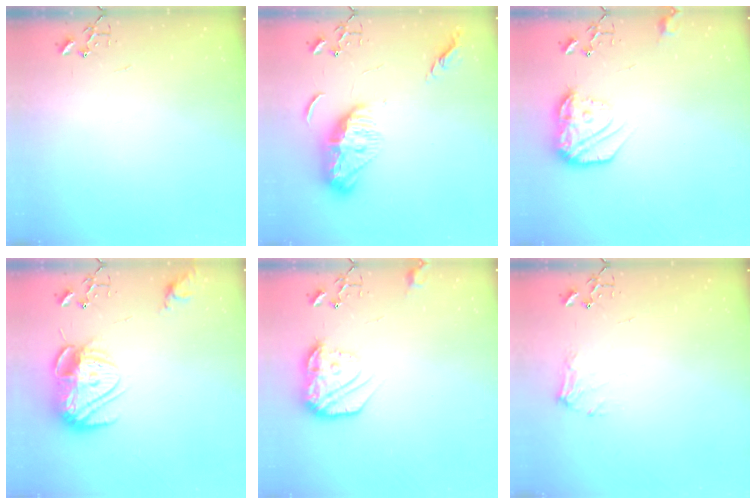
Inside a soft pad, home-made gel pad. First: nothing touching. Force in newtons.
{"total": 12.4, "press": 12.3, "slide": 0.8}
{"total": 15.1, "press": 15.0, "slide": 1.0}
{"total": 15.7, "press": 15.7, "slide": 1.0}
{"total": 15.1, "press": 15.0, "slide": 1.0}
{"total": 9.0, "press": 8.9, "slide": 0.9}